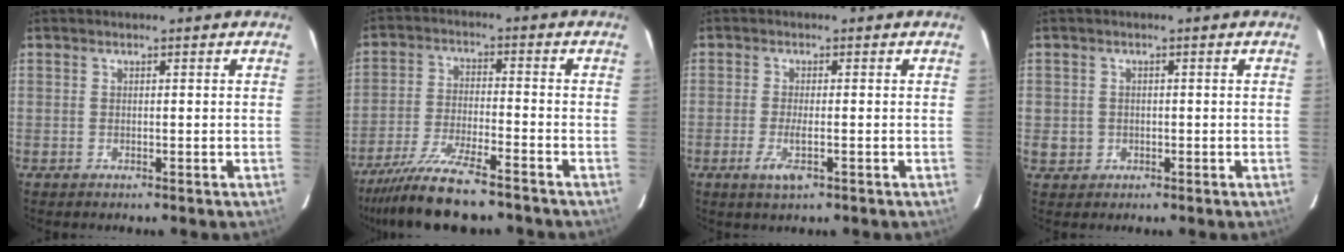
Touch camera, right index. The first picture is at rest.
{"total": 11.4, "force": [-9.5, 1.0, 6.1], "torque": [-0.106, -0.028, -0.164]}
{"total": 3.2, "force": [-1.4, 0.6, 2.9], "torque": [-0.060, -0.006, -0.023]}
{"total": 2.4, "force": [-0.3, 2.3, 0.5], "torque": [-0.005, 0.004, 0.002]}